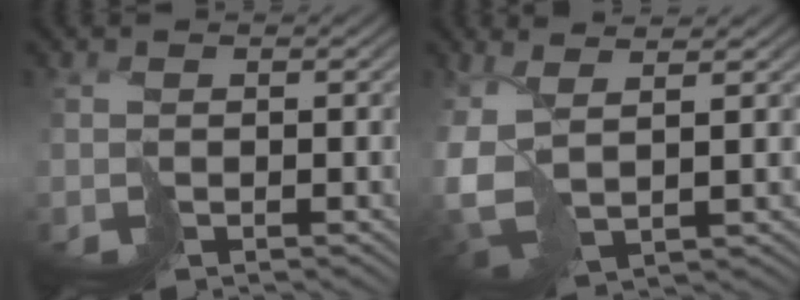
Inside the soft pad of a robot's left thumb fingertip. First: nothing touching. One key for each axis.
{"total": 6.5, "fx": 0.7, "fy": 3.3, "fz": 5.6, "tx": -0.147, "ty": -0.013, "tz": 0.013}